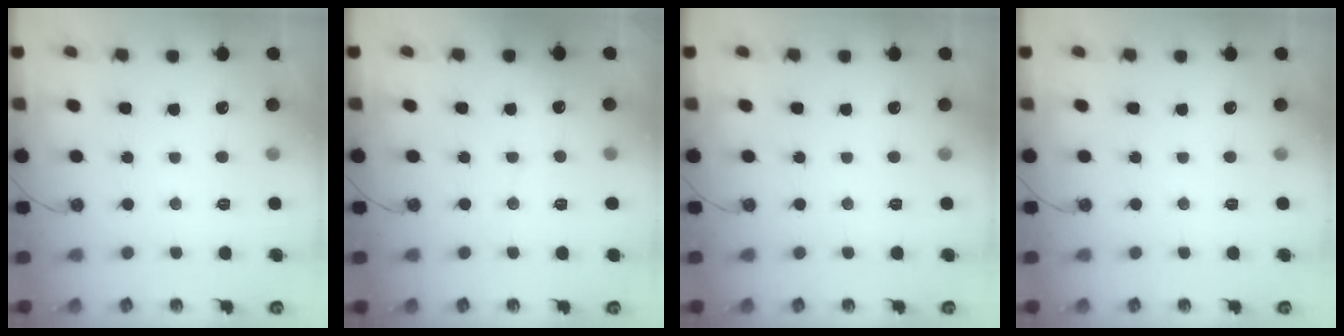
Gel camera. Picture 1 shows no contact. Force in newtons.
{"total": 2.6, "press": 2.6, "slide": 0.4}
{"total": 0.0}
{"total": 0.0}